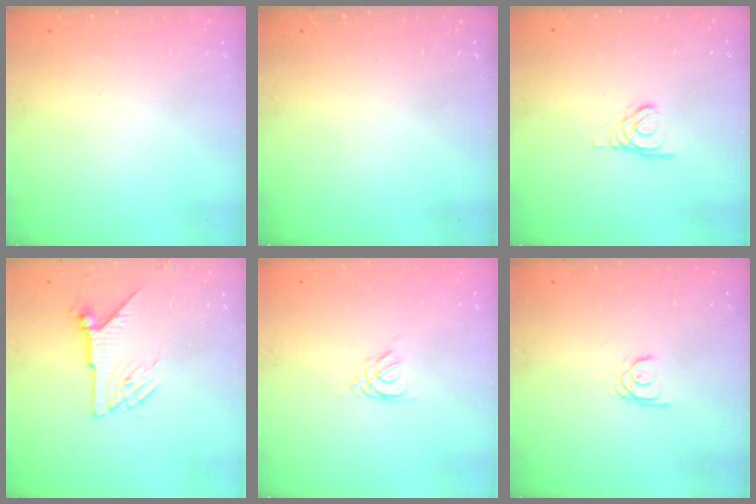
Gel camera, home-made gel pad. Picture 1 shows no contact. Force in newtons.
{"total": 0.0}
{"total": 1.5, "press": 1.4, "slide": 0.1}
{"total": 7.7, "press": 7.7, "slide": 0.3}
{"total": 2.1, "press": 2.1, "slide": 0.4}
{"total": 1.7, "press": 1.7, "slide": 0.2}